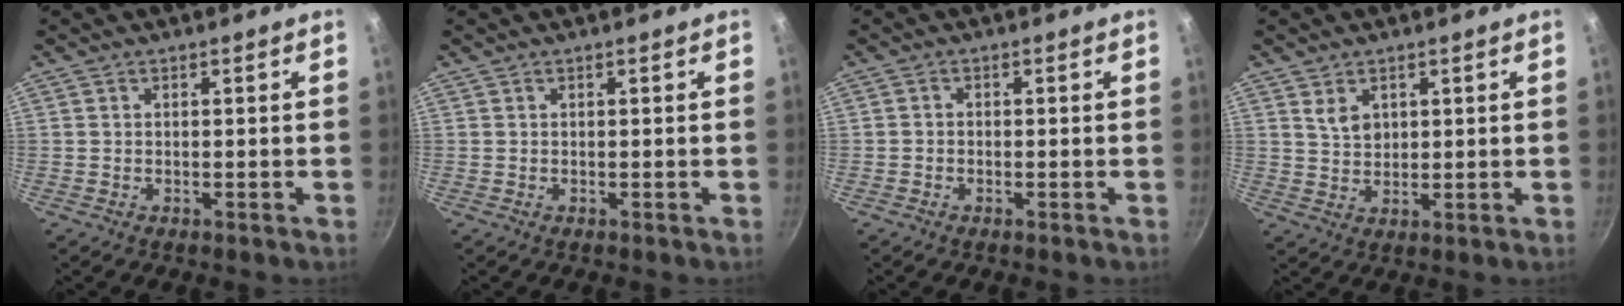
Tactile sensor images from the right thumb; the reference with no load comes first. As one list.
[{"total": 0.0}, {"total": 1.0, "force": [-0.6, 0.7, 0.4], "torque": [-0.011, 0.005, -0.015]}, {"total": 4.0, "force": [1.7, 2.8, 2.3], "torque": [-0.030, -0.010, 0.037]}]